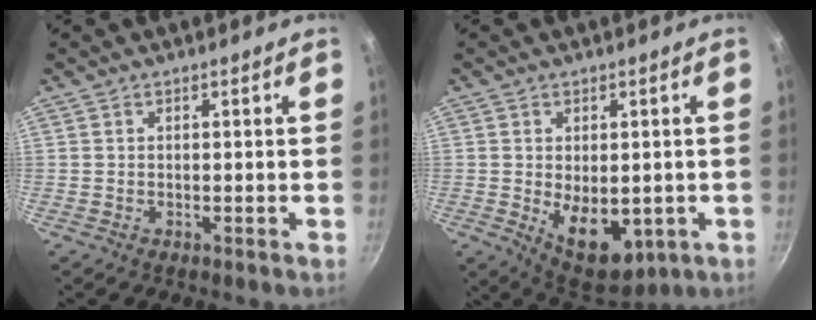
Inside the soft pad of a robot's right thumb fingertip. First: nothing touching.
{"total": 11.2, "force": [-1.9, 6.7, 8.8], "torque": [-0.099, -0.013, -0.008]}